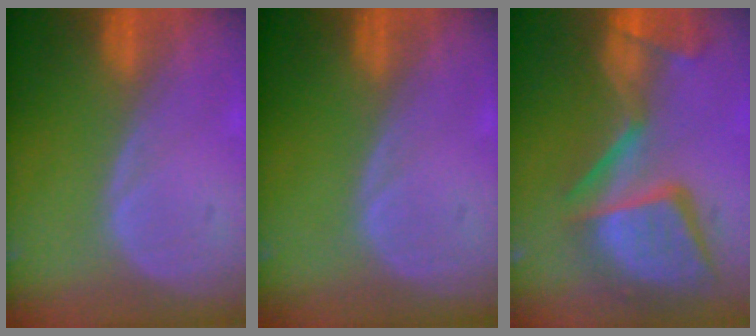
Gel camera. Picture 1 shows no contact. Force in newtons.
{"total": 0.0}
{"total": 13.8, "press": 11.2, "slide": 8.1}